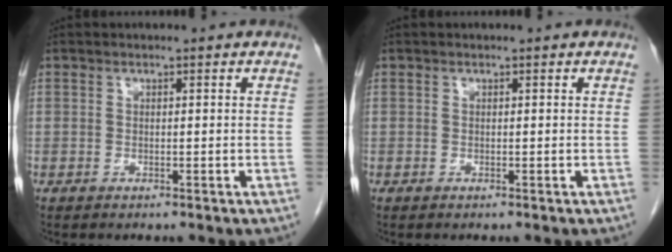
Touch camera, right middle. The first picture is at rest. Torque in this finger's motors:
{"motor_torque": [0.34, -0.13, -0.01, 0.00]}